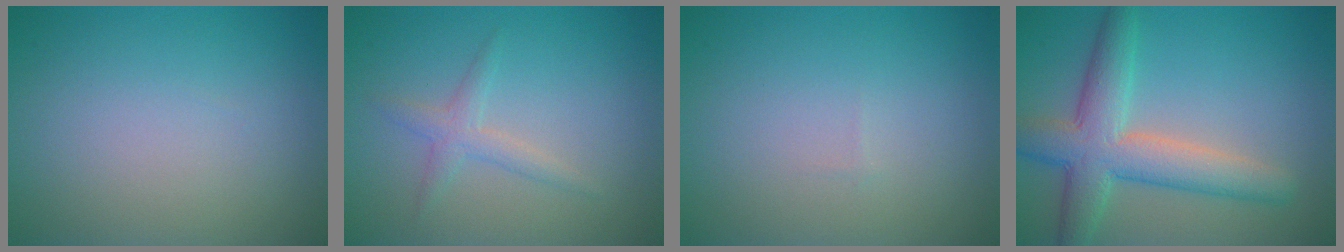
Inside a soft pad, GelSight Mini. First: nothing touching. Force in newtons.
{"total": 1.8, "press": 1.8, "slide": 0.1}
{"total": 0.0}
{"total": 6.5, "press": 6.5, "slide": 0.2}